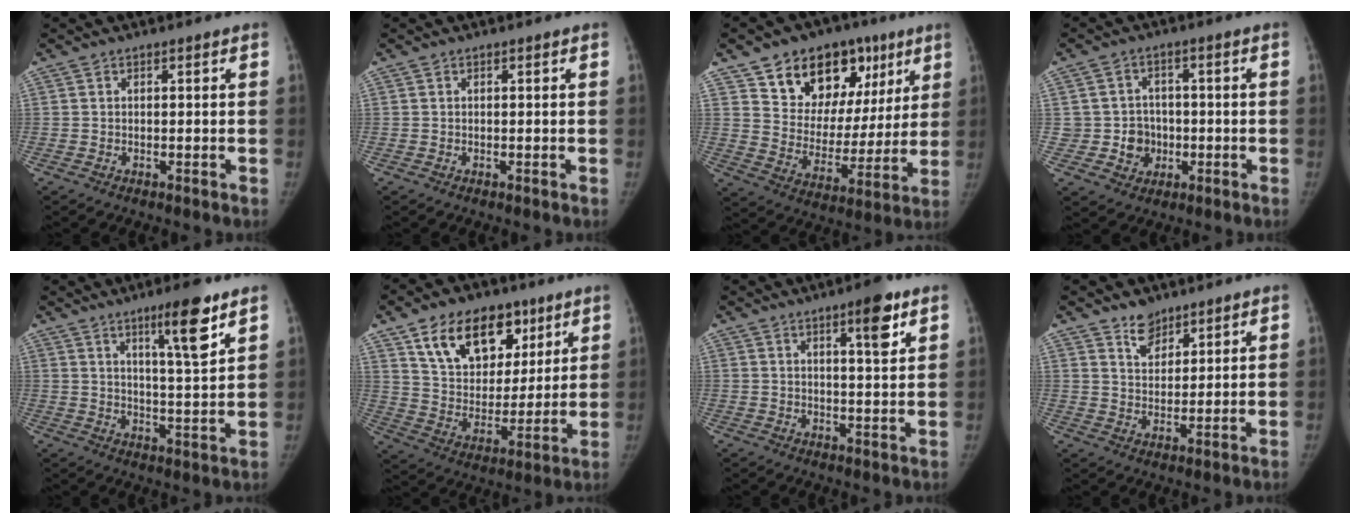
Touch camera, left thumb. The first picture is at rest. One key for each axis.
{"total": 0.0}
{"total": 21.0, "fx": 11.1, "fy": 13.8, "fz": 11.3, "tx": -0.108, "ty": -0.019, "tz": 0.180}
{"total": 6.1, "fx": -1.1, "fy": 5.8, "fz": 1.4, "tx": 0.014, "ty": 0.014, "tz": -0.013}
{"total": 9.9, "fx": 6.0, "fy": 1.2, "fz": 7.8, "tx": -0.114, "ty": -0.037, "tz": 0.095}
{"total": 18.6, "fx": 10.2, "fy": 12.1, "fz": 9.8, "tx": -0.111, "ty": -0.036, "tz": 0.177}
{"total": 6.5, "fx": 3.7, "fy": 1.4, "fz": 5.2, "tx": -0.065, "ty": -0.020, "tz": 0.052}
{"total": 4.9, "fx": 3.8, "fy": 2.8, "fz": 1.4, "tx": 0.004, "ty": -0.031, "tz": 0.069}